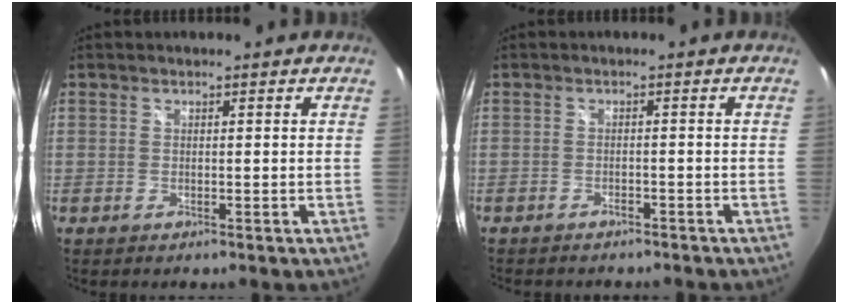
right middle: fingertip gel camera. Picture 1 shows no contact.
{"total": 3.3, "force": [-3.0, 1.2, 1.0], "torque": [-0.029, -0.008, -0.042]}